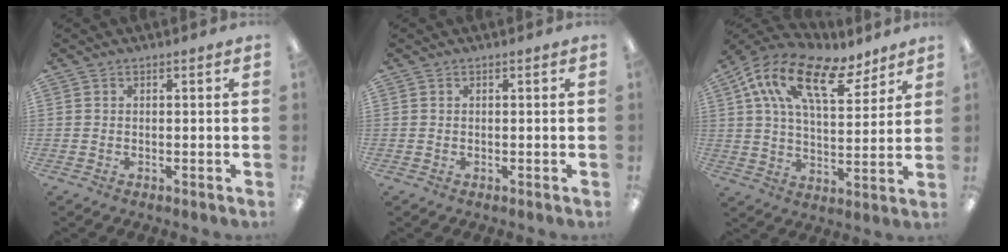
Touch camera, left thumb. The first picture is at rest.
{"total": 0.0}
{"total": 17.8, "force": [10.6, 8.3, 11.7], "torque": [-0.202, -0.047, 0.184]}